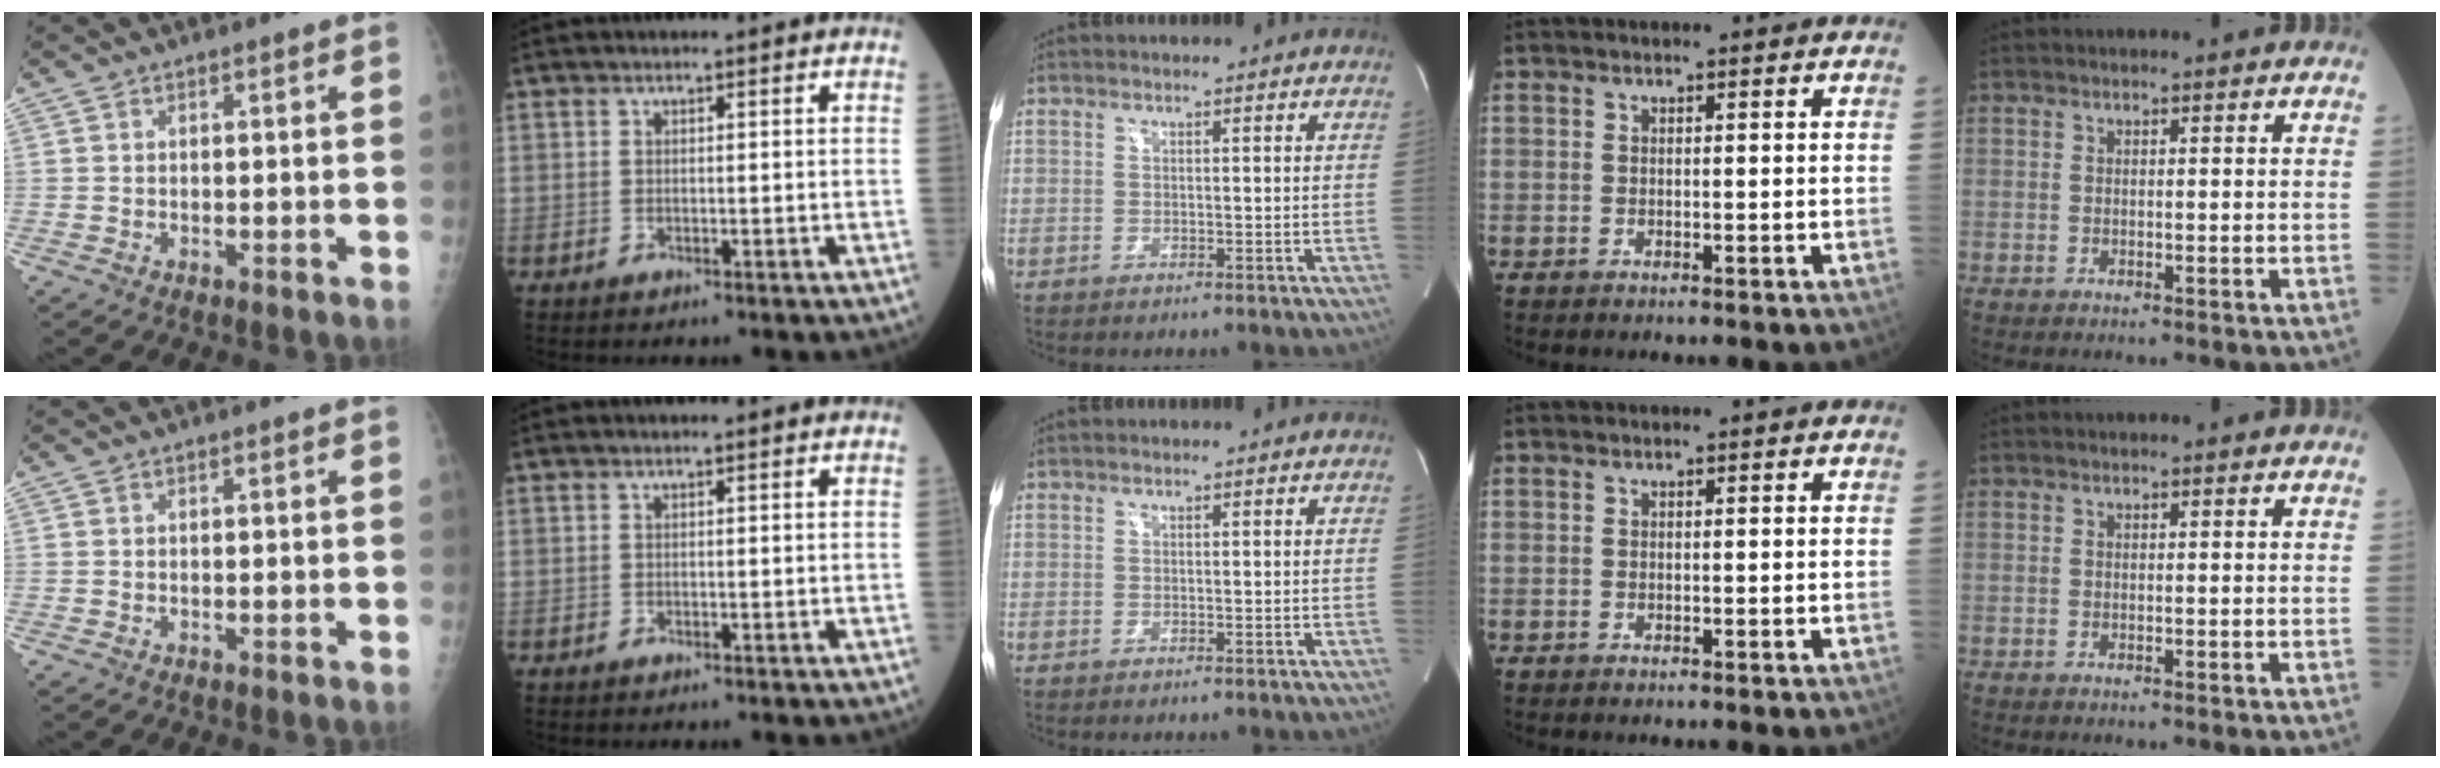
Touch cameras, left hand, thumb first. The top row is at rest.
{}